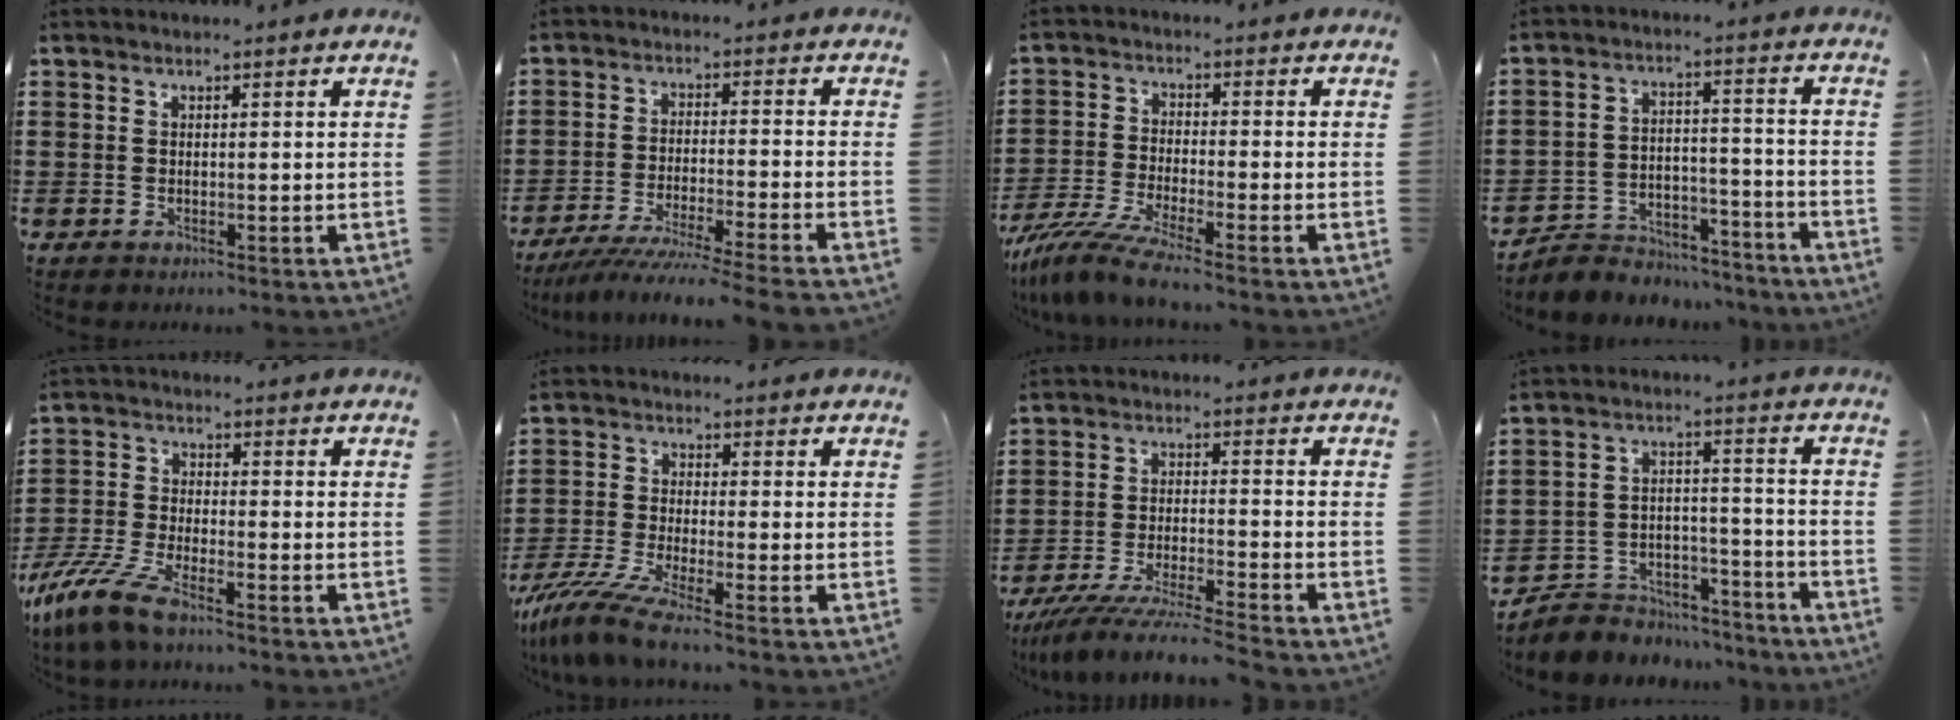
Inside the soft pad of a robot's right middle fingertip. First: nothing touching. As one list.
[{"total": 6.0, "force": [-5.5, -0.7, 2.3], "torque": [-0.047, -0.022, -0.111]}, {"total": 7.1, "force": [-5.9, 0.1, 3.9], "torque": [-0.100, -0.020, -0.119]}, {"total": 5.3, "force": [-5.0, 1.7, 0.4], "torque": [-0.014, 0.013, -0.104]}, {"total": 7.4, "force": [-6.0, 1.1, 4.2], "torque": [-0.119, -0.016, -0.126]}, {"total": 7.0, "force": [-5.4, 0.2, 4.4], "torque": [-0.109, -0.022, -0.108]}, {"total": 7.2, "force": [-6.6, -0.5, 2.7], "torque": [-0.055, -0.014, -0.129]}, {"total": 5.3, "force": [-4.8, 2.3, 0.4], "torque": [-0.016, 0.014, -0.099]}]